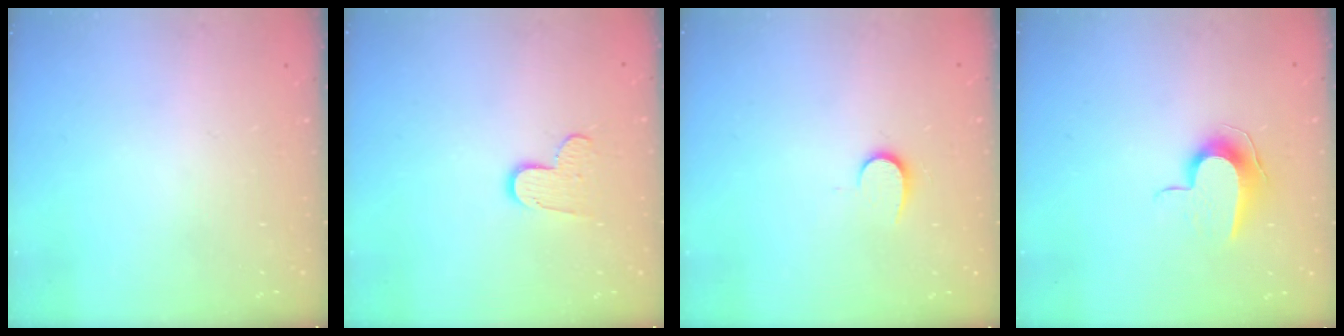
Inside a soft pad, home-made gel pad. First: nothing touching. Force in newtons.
{"total": 8.2, "press": 8.2, "slide": 0.5}
{"total": 6.6, "press": 6.5, "slide": 0.7}
{"total": 9.4, "press": 9.4, "slide": 0.5}